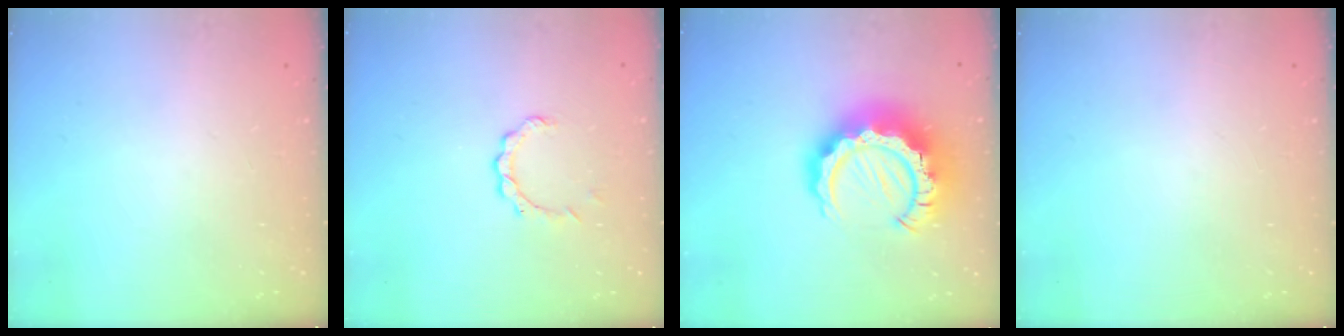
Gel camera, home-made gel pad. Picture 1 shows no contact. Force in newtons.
{"total": 3.6, "press": 3.6, "slide": 0.3}
{"total": 16.9, "press": 16.8, "slide": 1.7}
{"total": 0.0}